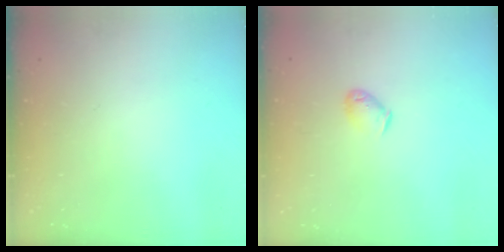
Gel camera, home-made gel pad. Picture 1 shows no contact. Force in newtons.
{"total": 3.9, "press": 3.9, "slide": 0.6}